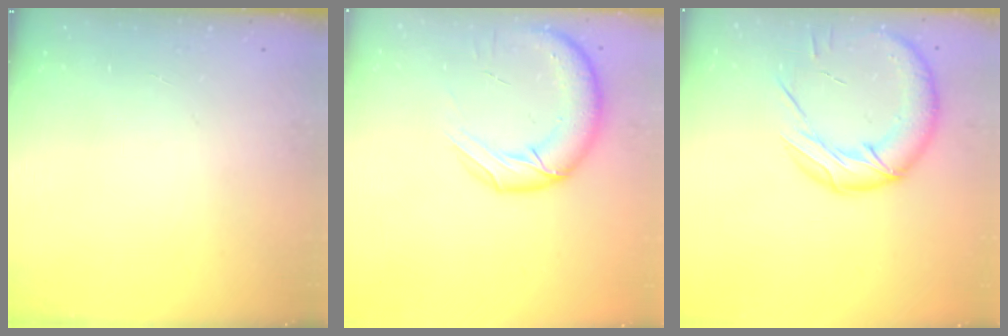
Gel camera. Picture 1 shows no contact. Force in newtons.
{"total": 15.3, "press": 14.8, "slide": 3.8}
{"total": 18.4, "press": 18.2, "slide": 2.8}